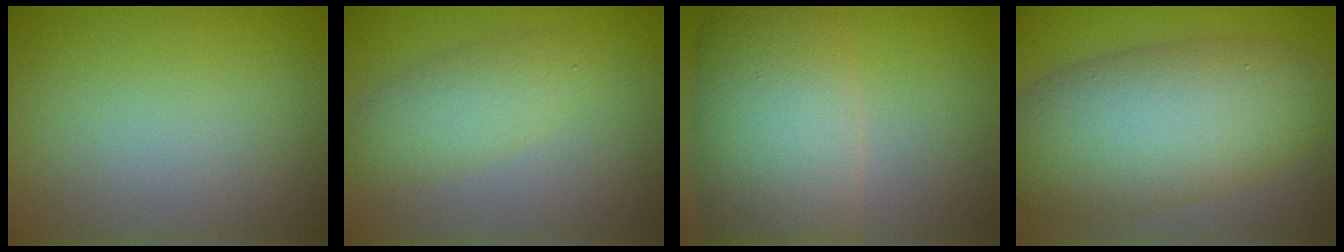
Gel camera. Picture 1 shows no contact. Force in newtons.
{"total": 3.0, "press": 3.0, "slide": 0.0}
{"total": 10.8, "press": 10.8, "slide": 0.4}
{"total": 10.8, "press": 10.8, "slide": 0.4}